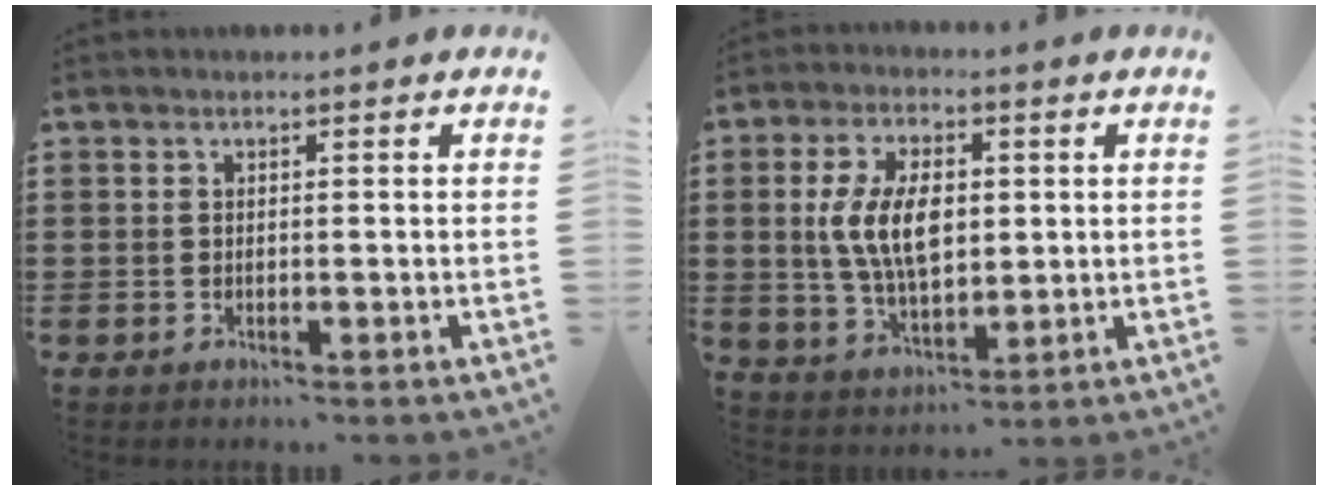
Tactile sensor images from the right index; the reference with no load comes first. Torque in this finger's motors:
{"motor_torque": [1.87, 0.26, 0.46, 0.21]}